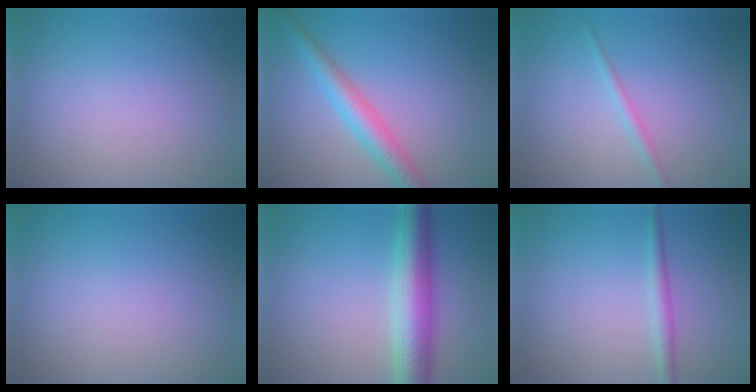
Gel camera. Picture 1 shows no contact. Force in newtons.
{"total": 3.8, "press": 3.8, "slide": 0.1}
{"total": 1.1, "press": 1.1, "slide": 0.0}
{"total": 0.0}
{"total": 6.6, "press": 6.6, "slide": 0.0}
{"total": 1.7, "press": 1.7, "slide": 0.1}